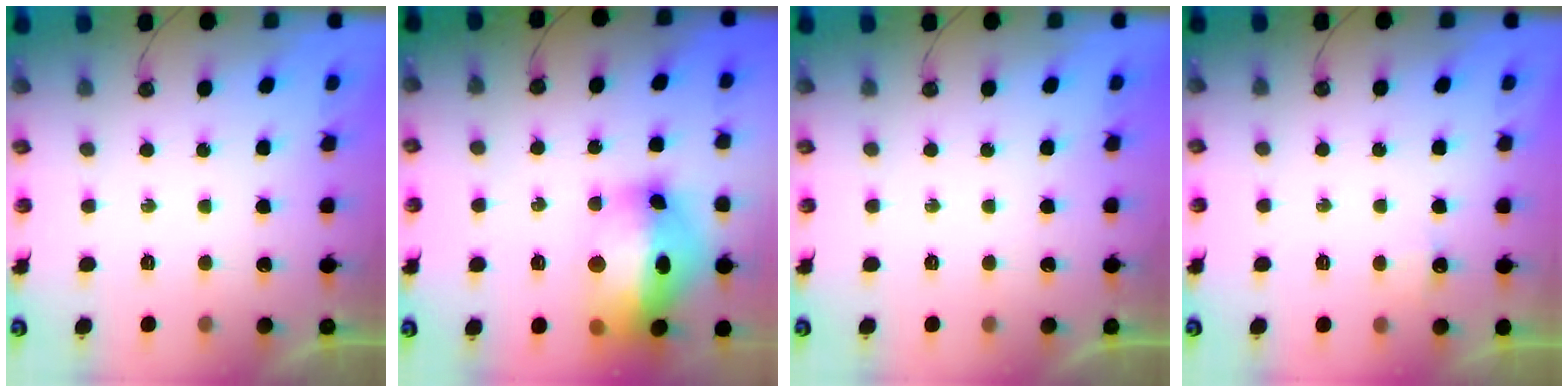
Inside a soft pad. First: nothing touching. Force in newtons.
{"total": 20.2, "press": 20.1, "slide": 2.0}
{"total": 0.0}
{"total": 3.5, "press": 3.5, "slide": 0.4}